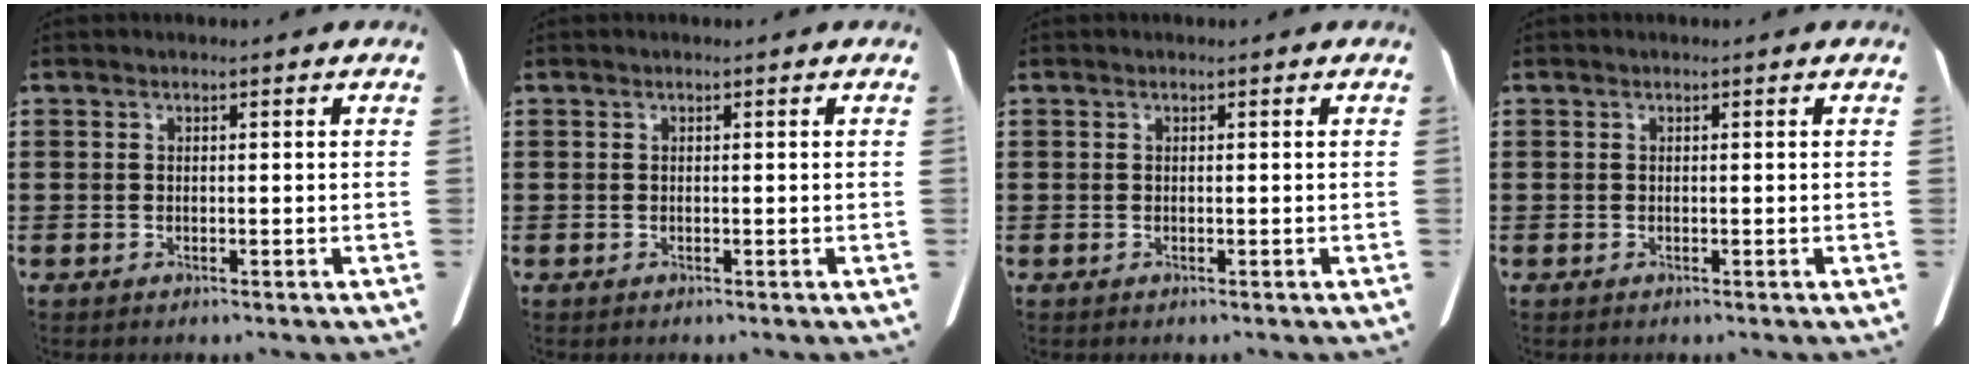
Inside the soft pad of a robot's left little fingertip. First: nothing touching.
{"total": 0.0}
{"total": 0.0}
{"total": 0.0}